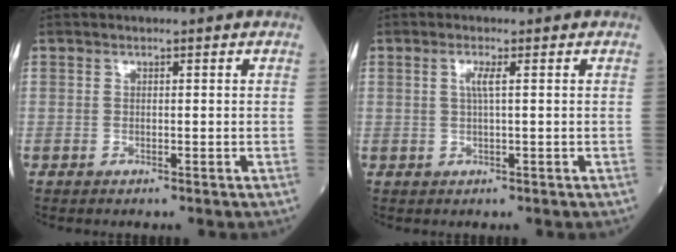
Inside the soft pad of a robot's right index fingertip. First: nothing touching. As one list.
[{"total": 1.8, "force": [0.4, -0.2, 1.7], "torque": [-0.039, 0.001, 0.006]}]